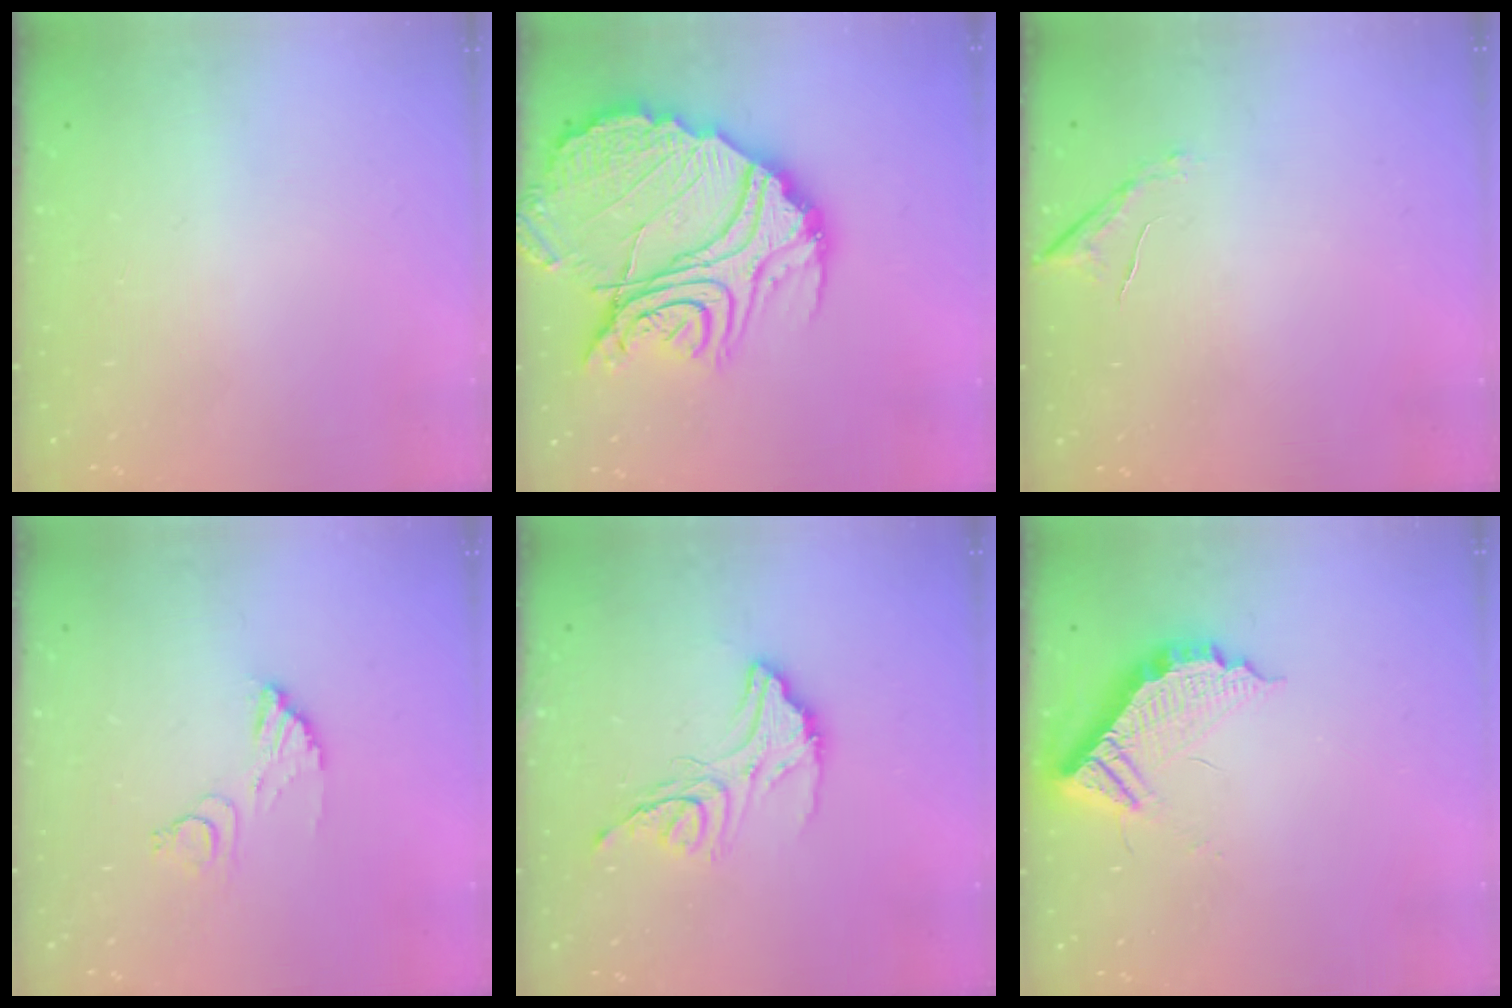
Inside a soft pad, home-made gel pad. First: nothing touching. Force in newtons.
{"total": 27.7, "press": 27.6, "slide": 2.4}
{"total": 6.6, "press": 6.6, "slide": 0.4}
{"total": 8.1, "press": 8.0, "slide": 0.7}
{"total": 13.7, "press": 13.6, "slide": 1.2}
{"total": 11.1, "press": 11.1, "slide": 0.4}